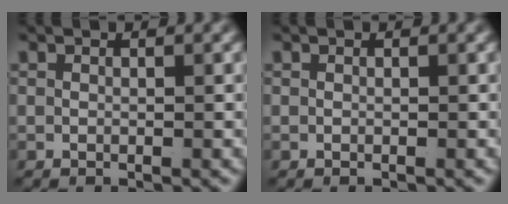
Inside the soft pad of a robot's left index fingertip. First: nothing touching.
{"total": 0.0}